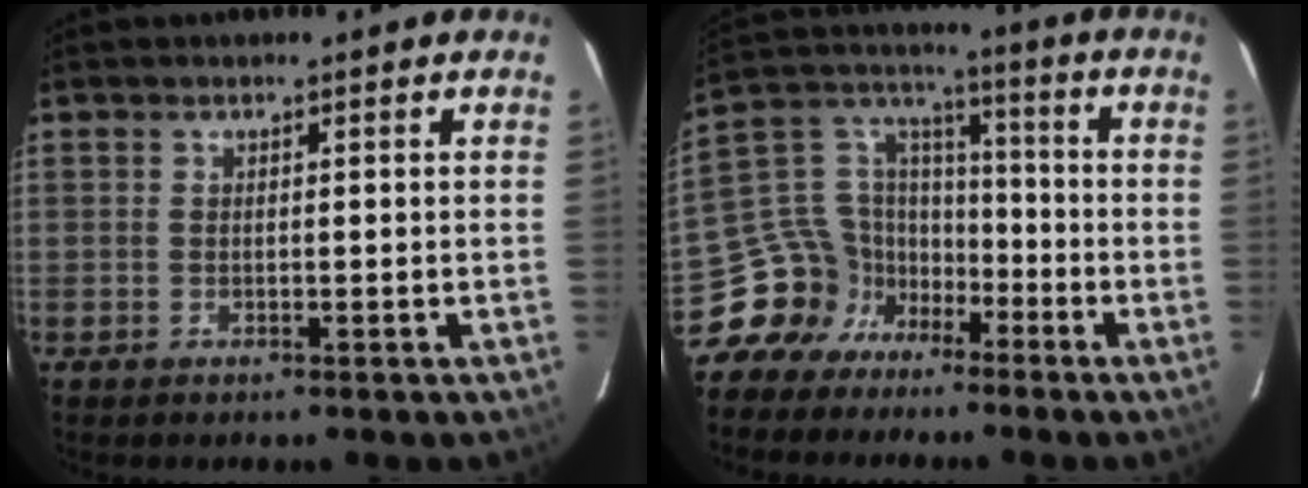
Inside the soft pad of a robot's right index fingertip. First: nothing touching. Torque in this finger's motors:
{"motor_torque": [0.18, -0.35, -0.46, -0.21]}